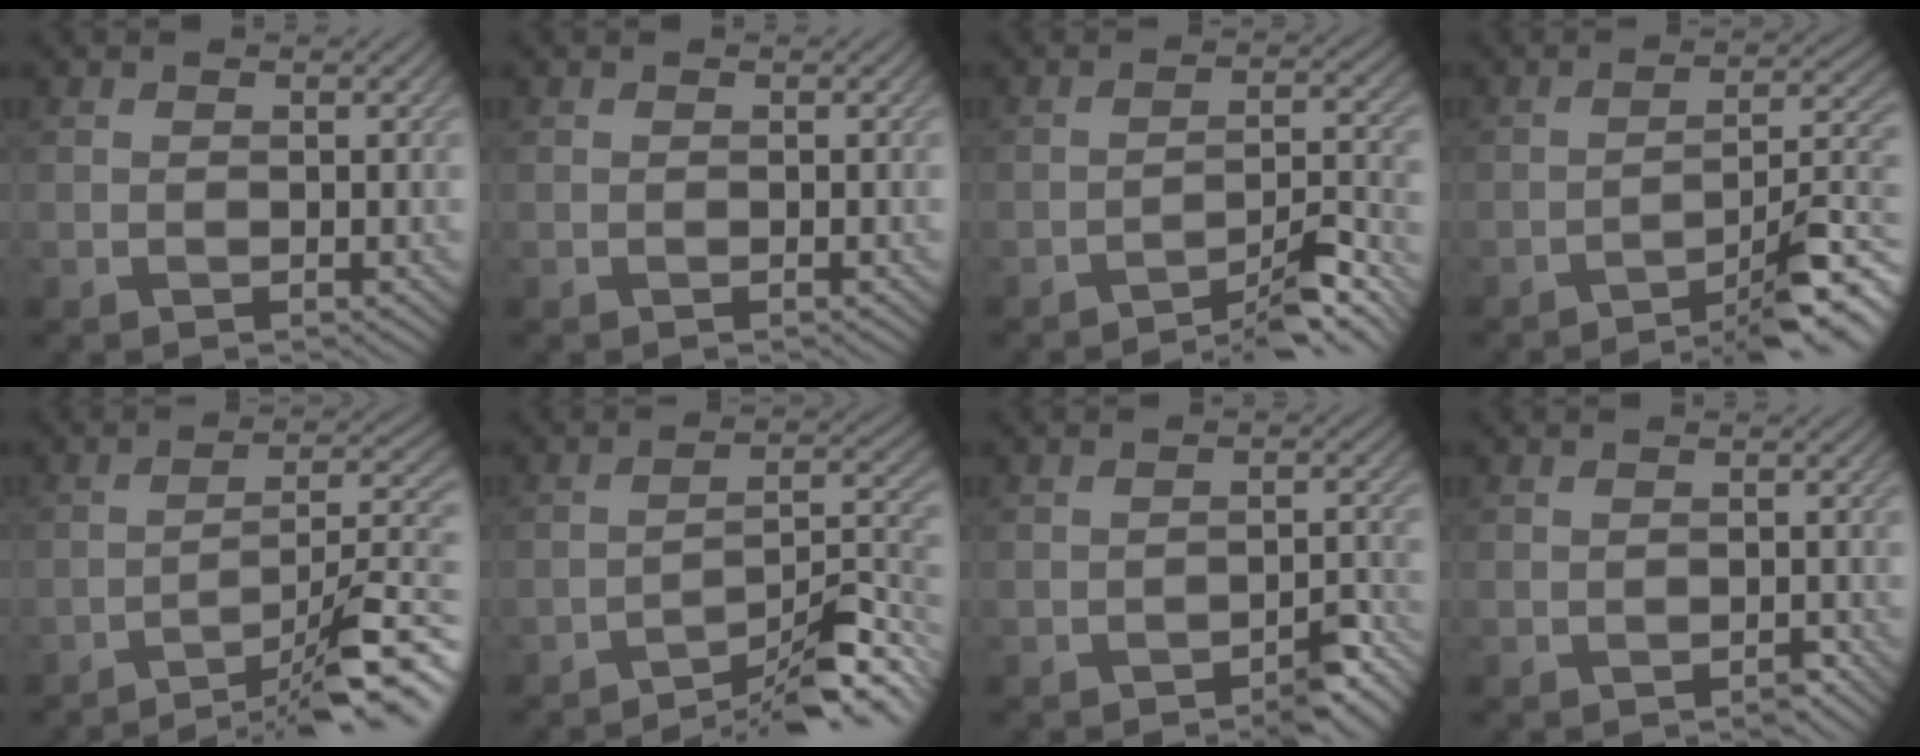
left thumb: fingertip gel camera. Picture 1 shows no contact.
{"total": 0.0}
{"total": 7.6, "force": [-6.0, 1.3, 4.6], "torque": [-0.064, 0.017, -0.092]}
{"total": 10.1, "force": [-6.9, 1.7, 7.2], "torque": [-0.104, 0.019, -0.104]}
{"total": 12.6, "force": [-8.7, 2.1, 8.9], "torque": [-0.132, 0.017, -0.129]}
{"total": 9.9, "force": [-7.4, 2.0, 6.2], "torque": [-0.086, 0.014, -0.122]}
{"total": 4.0, "force": [-2.9, 1.0, 2.5], "torque": [-0.031, 0.006, -0.038]}
{"total": 0.9, "force": [-0.7, 0.2, 0.4], "torque": [-0.005, -0.001, -0.012]}